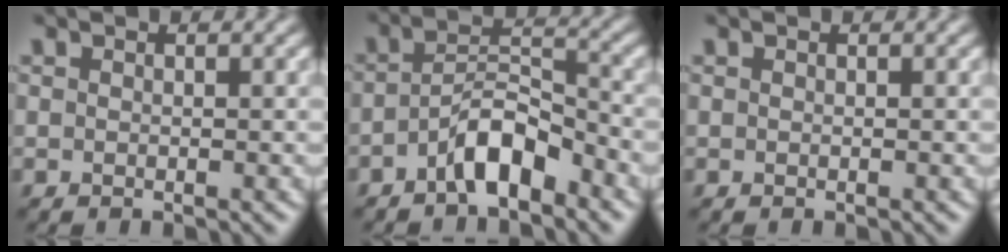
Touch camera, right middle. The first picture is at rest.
{"total": 4.7, "force": [-2.8, 1.7, 3.3], "torque": [-0.057, 0.018, -0.051]}
{"total": 0.0}